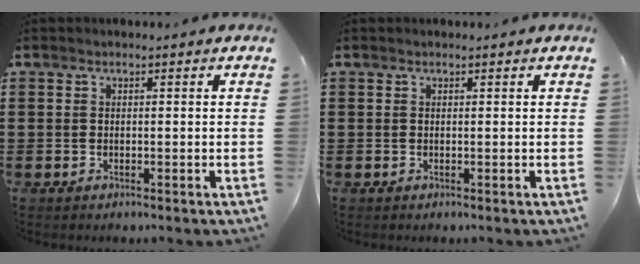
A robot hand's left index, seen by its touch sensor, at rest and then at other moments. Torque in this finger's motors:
{"motor_torque": [-0.03, 0.03, 0.10, -0.01]}